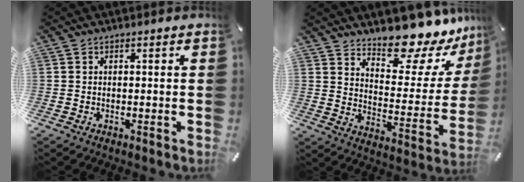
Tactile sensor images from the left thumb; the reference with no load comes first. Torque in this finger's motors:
{"motor_torque": [1.97, 0.79, 0.22, -0.23, 0.07]}